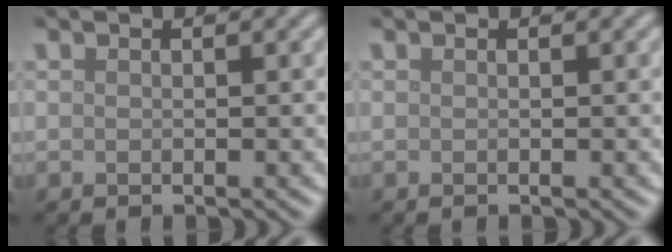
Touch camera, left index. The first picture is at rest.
{"total": 0.0}